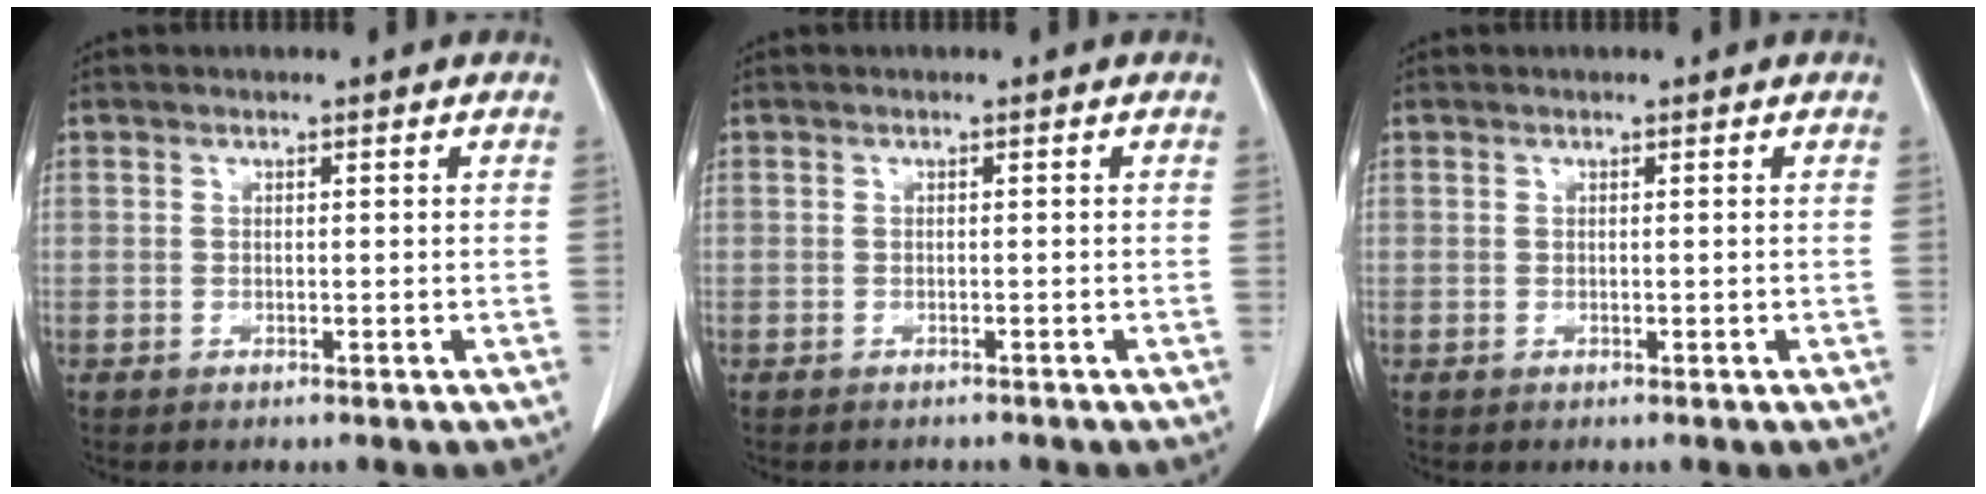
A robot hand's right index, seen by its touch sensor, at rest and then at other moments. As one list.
[{"total": 1.1, "force": [-1.1, 0.4, 0.0], "torque": [0.001, 0.000, -0.016]}, {"total": 0.0}]